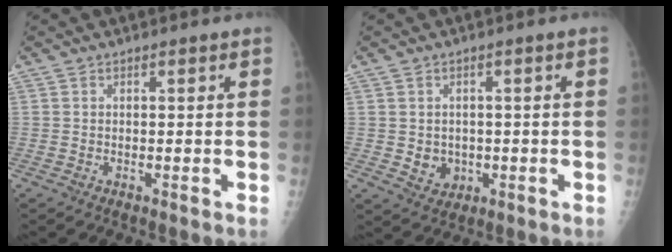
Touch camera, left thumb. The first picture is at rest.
{"total": 3.8, "force": [-0.3, 3.4, 1.8], "torque": [-0.013, -0.001, 0.007]}